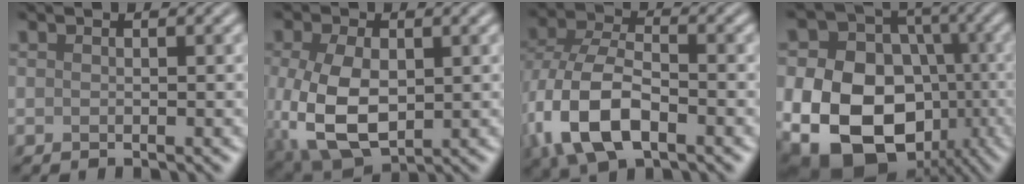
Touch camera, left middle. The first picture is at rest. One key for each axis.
{"total": 8.2, "fx": -0.9, "fy": 5.0, "fz": 6.5, "tx": -0.157, "ty": -0.016, "tz": -0.007}
{"total": 9.2, "fx": -3.3, "fy": 5.0, "fz": 7.0, "tx": -0.159, "ty": -0.008, "tz": -0.073}
{"total": 16.5, "fx": -4.2, "fy": 12.6, "fz": 9.8, "tx": -0.167, "ty": -0.026, "tz": -0.067}